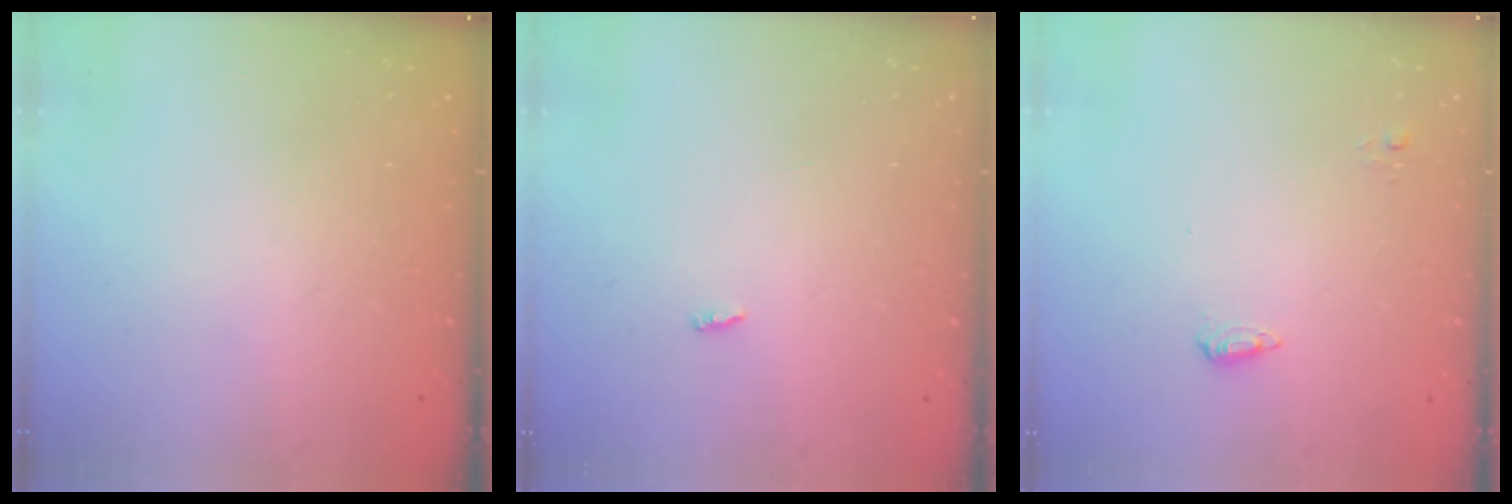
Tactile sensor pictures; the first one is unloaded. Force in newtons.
{"total": 1.9, "press": 1.9, "slide": 0.2}
{"total": 5.2, "press": 5.1, "slide": 1.0}